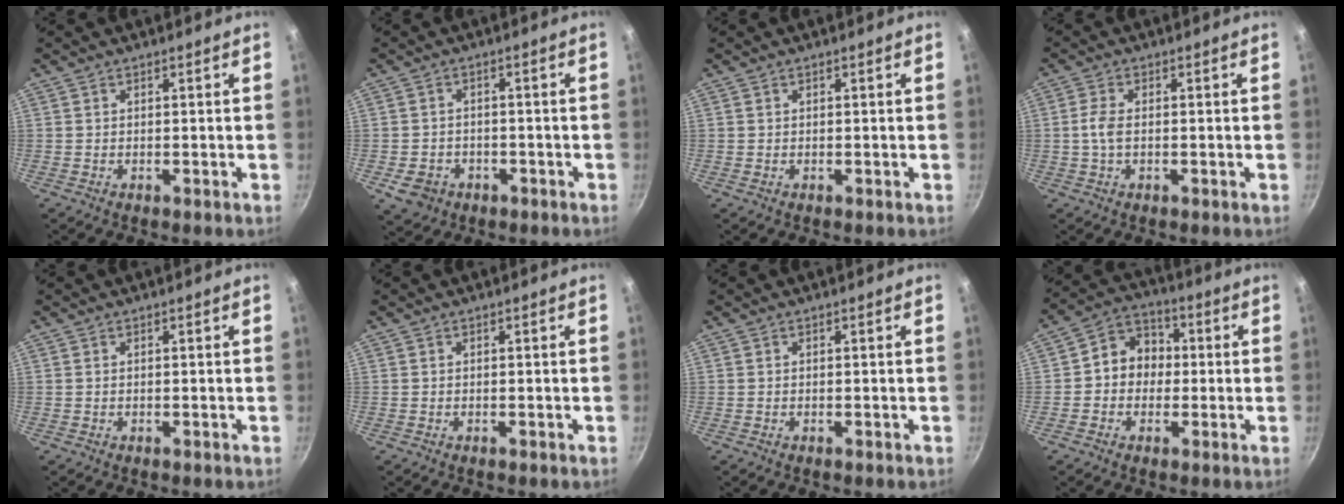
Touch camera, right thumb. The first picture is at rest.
{"total": 5.7, "force": [-2.2, 4.6, 2.5], "torque": [-0.038, 0.020, -0.024]}
{"total": 0.0}
{"total": 3.5, "force": [-0.2, 2.0, 2.9], "torque": [-0.063, 0.007, -0.006]}
{"total": 0.0}
{"total": 0.0}
{"total": 0.0}
{"total": 8.7, "force": [-0.1, 7.5, 4.4], "torque": [-0.028, 0.026, -0.020]}